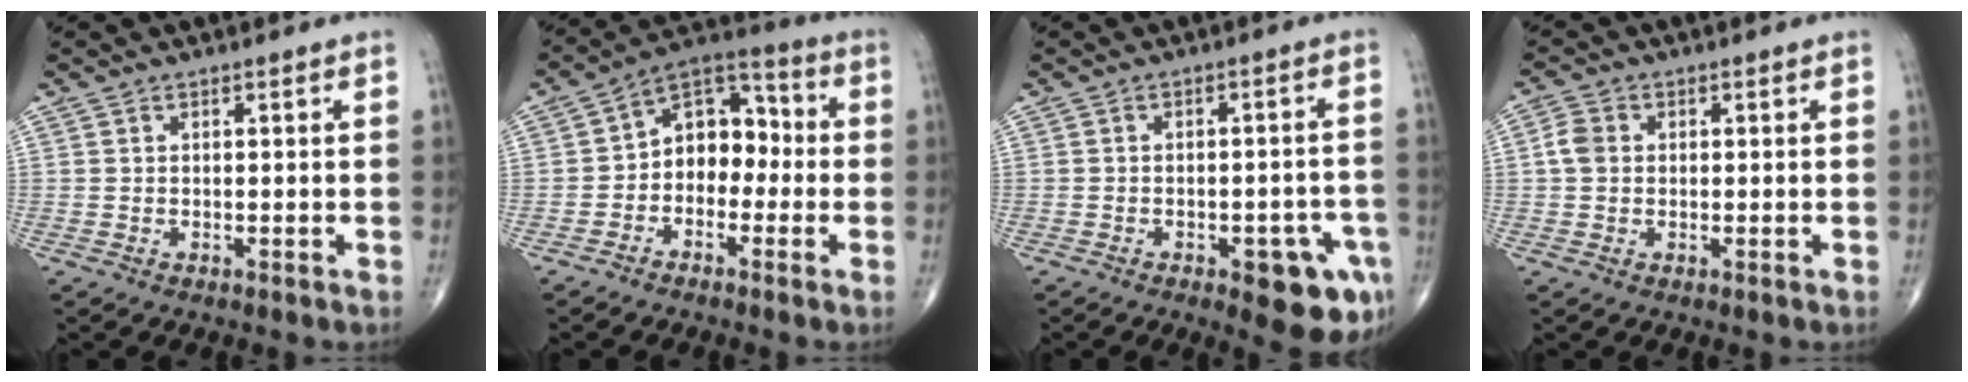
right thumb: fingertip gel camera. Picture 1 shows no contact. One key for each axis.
{"total": 10.1, "fx": -1.3, "fy": 7.3, "fz": 6.8, "tx": -0.063, "ty": 0.045, "tz": -0.044}
{"total": 11.0, "fx": -5.0, "fy": 4.2, "fz": 8.8, "tx": -0.082, "ty": 0.023, "tz": -0.054}
{"total": 3.2, "fx": 0.2, "fy": 2.6, "fz": 1.9, "tx": -0.036, "ty": 0.008, "tz": -0.002}